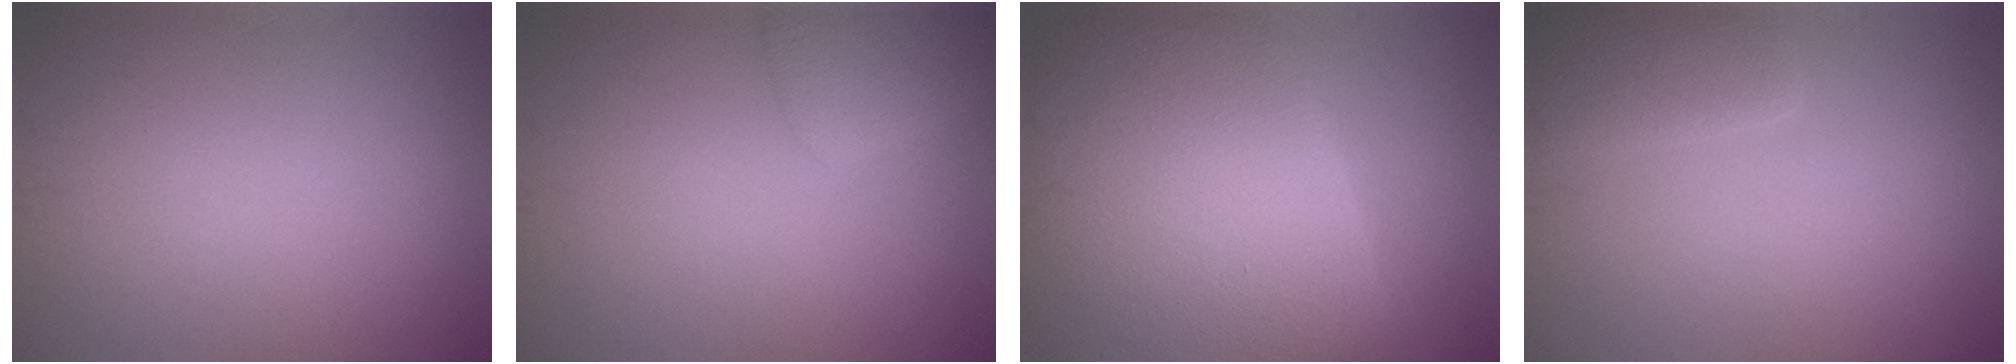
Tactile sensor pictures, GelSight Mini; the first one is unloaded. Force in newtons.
{"total": 2.6, "press": 2.6, "slide": 0.2}
{"total": 14.0, "press": 14.0, "slide": 0.4}
{"total": 3.2, "press": 3.2, "slide": 0.3}